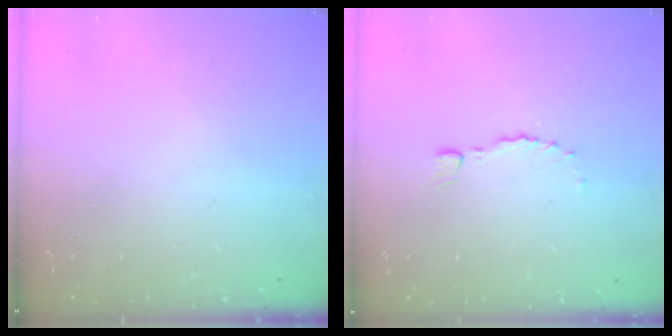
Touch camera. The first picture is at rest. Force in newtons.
{"total": 0.0}